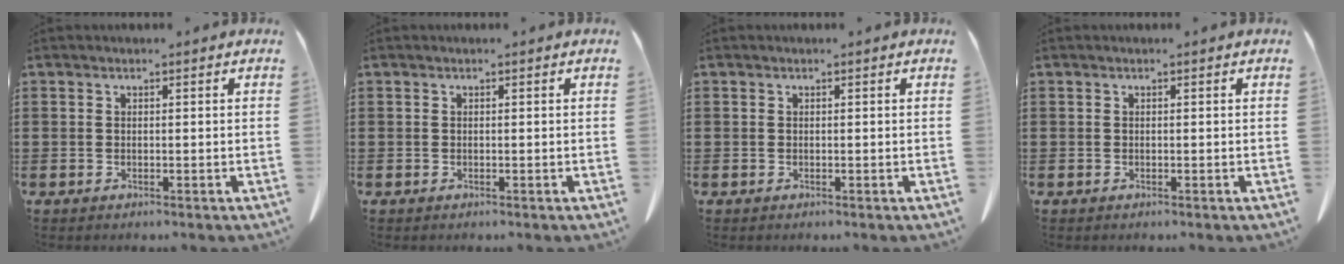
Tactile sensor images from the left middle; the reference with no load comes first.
{"total": 0.0}
{"total": 0.0}
{"total": 0.0}